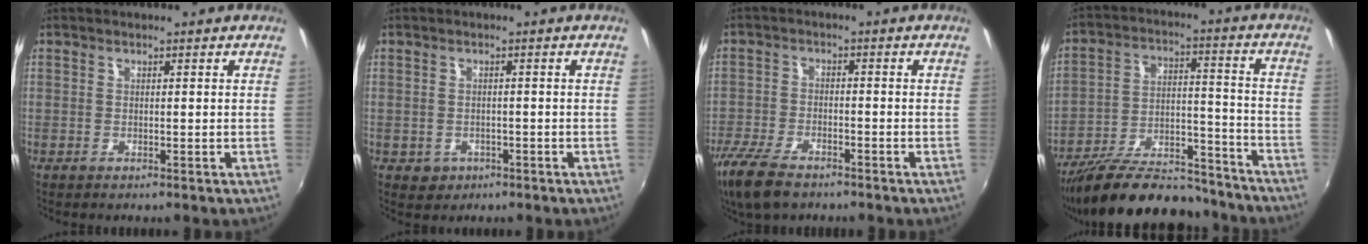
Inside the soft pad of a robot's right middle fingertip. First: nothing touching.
{"total": 2.7, "force": [-0.9, 2.3, 0.8], "torque": [-0.022, -0.001, -0.007]}
{"total": 10.4, "force": [-7.8, 3.8, 5.7], "torque": [-0.148, -0.032, -0.149]}
{"total": 23.7, "force": [-19.8, 7.3, 10.7], "torque": [-0.194, 0.004, -0.285]}